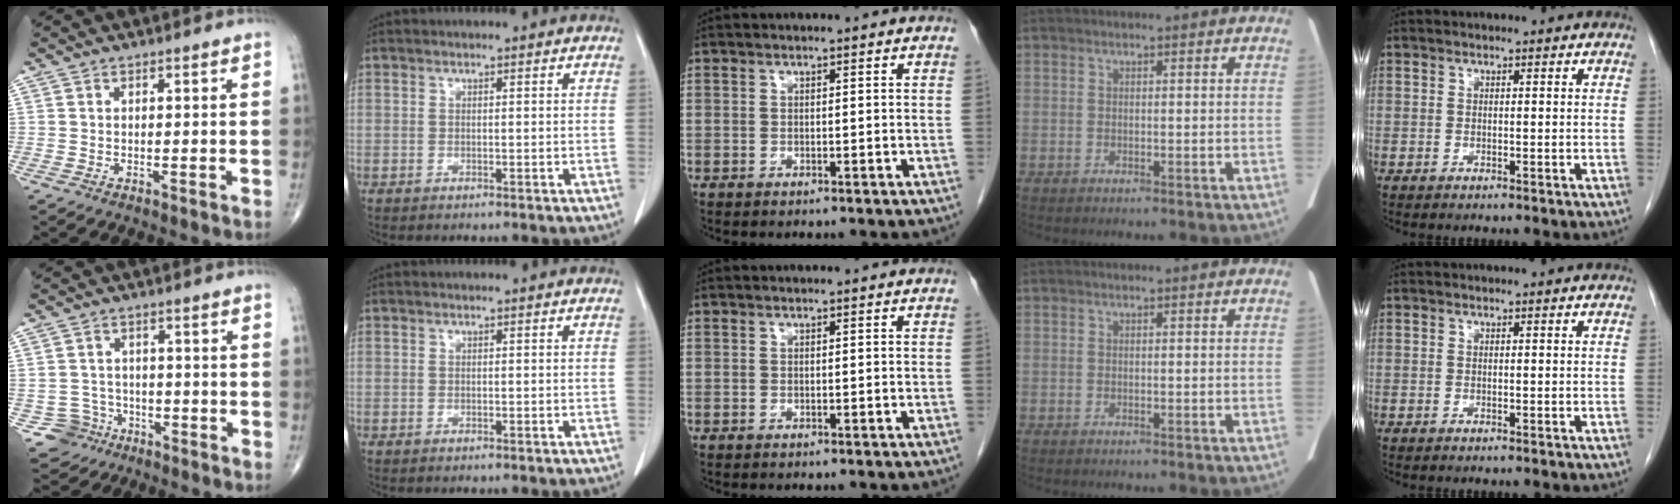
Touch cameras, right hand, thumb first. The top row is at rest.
{"thumb": {"total": 5.2, "force": [-2.6, 4.5, -0.1], "torque": [0.028, 0.021, -0.042]}}